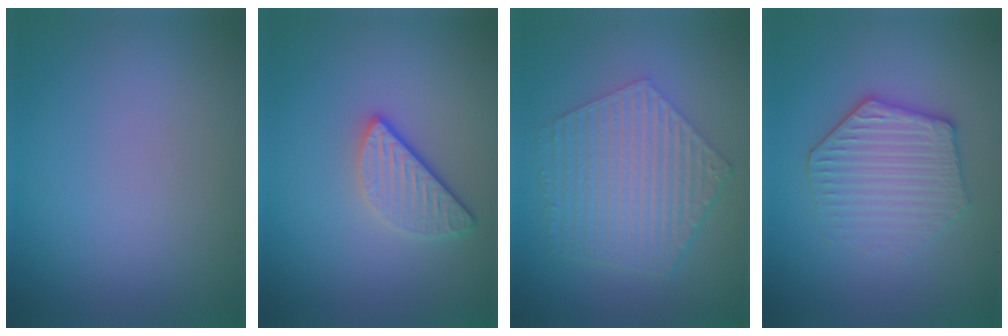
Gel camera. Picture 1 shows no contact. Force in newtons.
{"total": 3.2, "press": 2.6, "slide": 1.9}
{"total": 6.4, "press": 4.6, "slide": 4.5}
{"total": 4.0, "press": 3.8, "slide": 1.2}